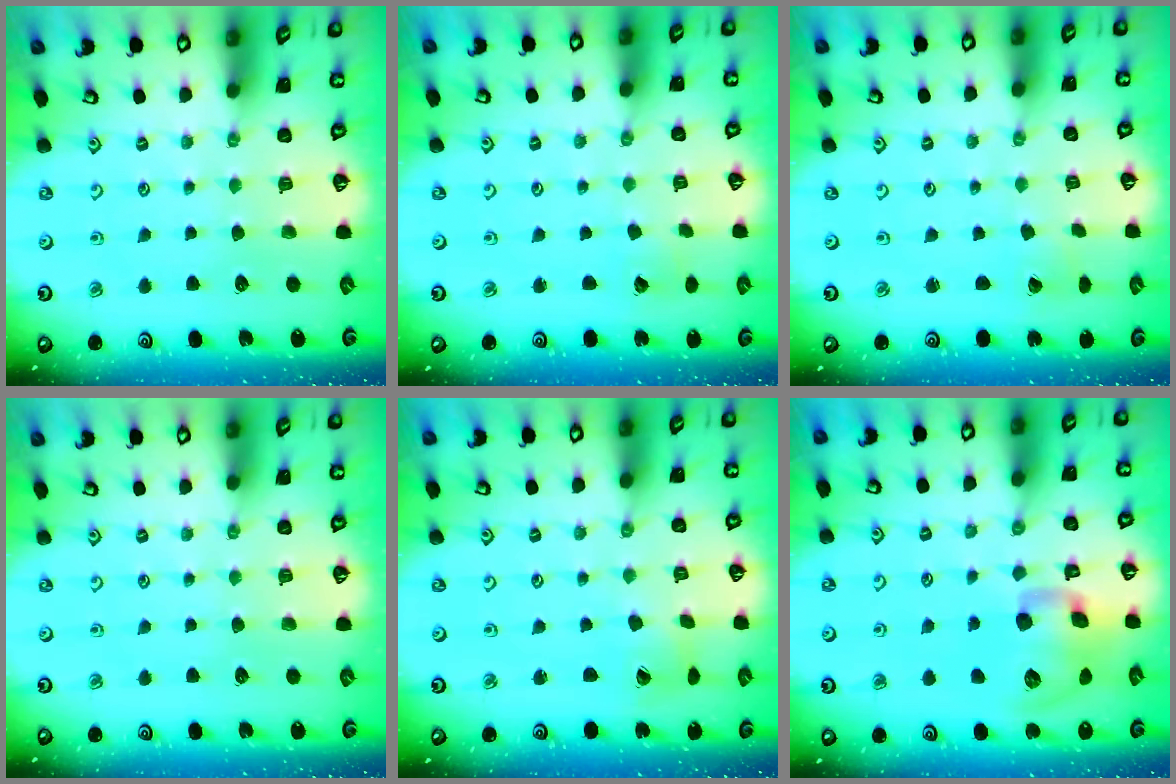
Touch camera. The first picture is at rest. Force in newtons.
{"total": 3.4, "press": 3.4, "slide": 0.3}
{"total": 1.3, "press": 1.3, "slide": 0.1}
{"total": 0.0}
{"total": 4.0, "press": 4.0, "slide": 0.5}
{"total": 14.5, "press": 14.4, "slide": 1.7}